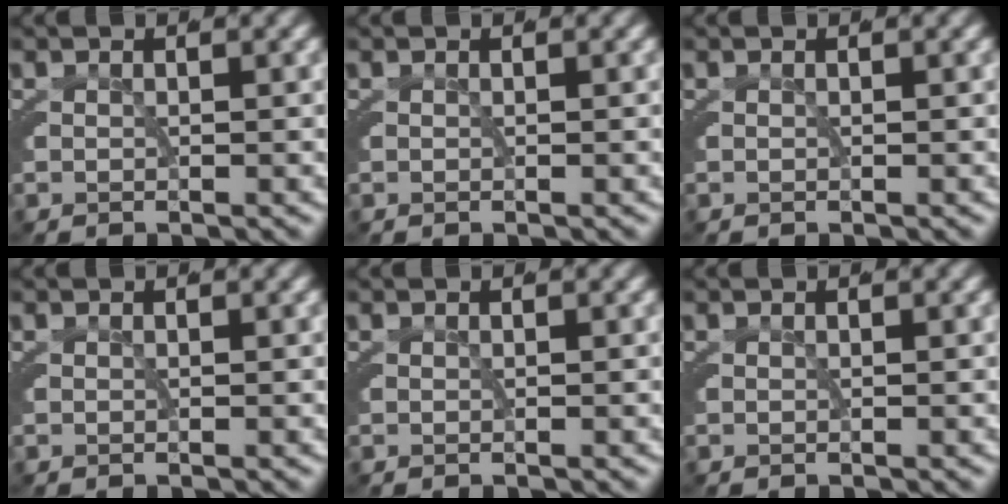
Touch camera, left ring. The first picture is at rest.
{"total": 0.0}
{"total": 0.0}
{"total": 0.0}
{"total": 0.0}
{"total": 0.0}